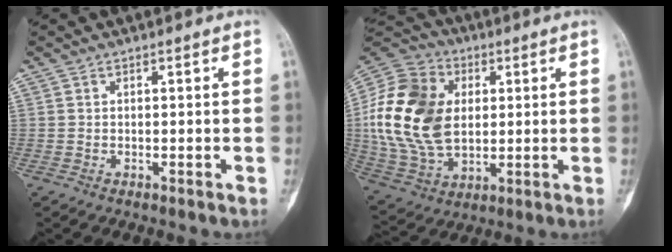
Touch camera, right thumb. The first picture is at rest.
{"total": 22.2, "force": [2.6, 15.5, 15.8], "torque": [-0.307, -0.003, 0.053]}